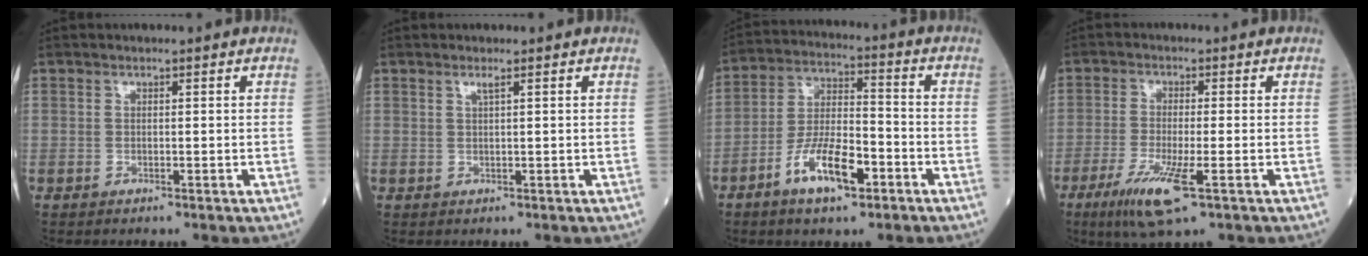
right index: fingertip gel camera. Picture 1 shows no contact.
{"total": 0.9, "force": [0.6, -0.2, 0.7], "torque": [-0.021, -0.001, 0.015]}
{"total": 12.1, "force": [-6.1, 3.4, 9.8], "torque": [-0.200, -0.001, -0.109]}
{"total": 7.7, "force": [-3.8, 0.6, 6.7], "torque": [-0.138, -0.023, -0.064]}